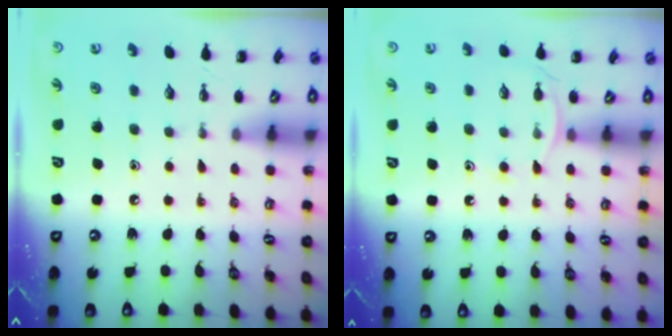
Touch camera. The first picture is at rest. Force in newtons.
{"total": 6.9, "press": 6.7, "slide": 1.8}